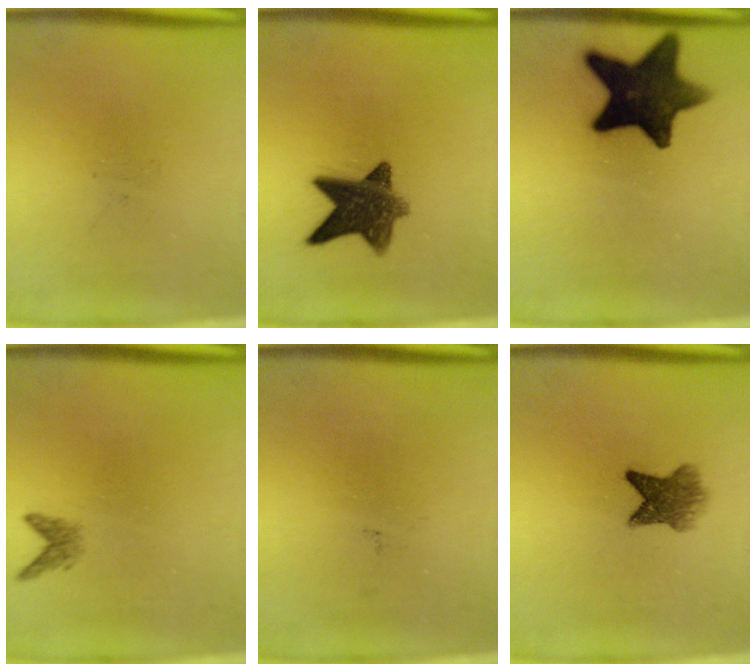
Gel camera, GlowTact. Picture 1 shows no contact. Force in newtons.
{"total": 9.9}
{"total": 14.5}
{"total": 1.4}
{"total": 0.0}
{"total": 5.2}